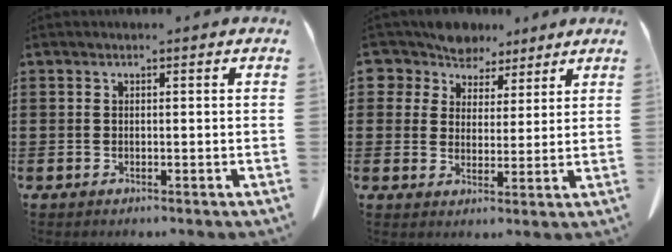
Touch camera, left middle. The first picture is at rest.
{"total": 6.2, "force": [5.4, 3.2, 0.2], "torque": [-0.041, -0.020, 0.099]}